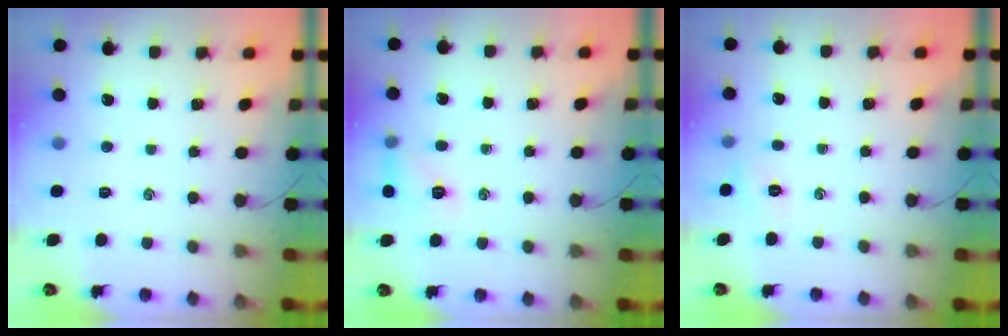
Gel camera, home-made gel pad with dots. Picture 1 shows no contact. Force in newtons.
{"total": 8.7, "press": 8.7, "slide": 0.9}
{"total": 2.1, "press": 2.1, "slide": 0.6}